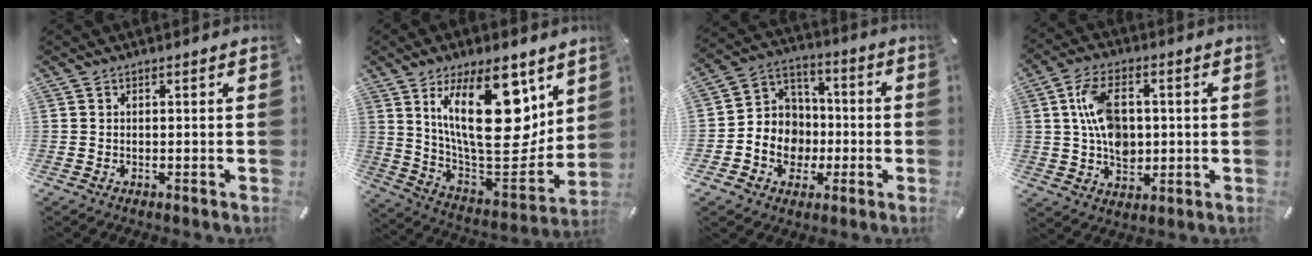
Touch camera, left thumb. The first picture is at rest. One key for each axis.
{"total": 25.7, "fx": 11.0, "fy": 11.8, "fz": 20.0, "tx": -0.324, "ty": -0.070, "tz": 0.185}
{"total": 10.4, "fx": -3.1, "fy": 9.8, "fz": 1.5, "tx": -0.036, "ty": 0.016, "tz": -0.048}
{"total": 10.9, "fx": 1.0, "fy": 7.8, "fz": 7.6, "tx": -0.142, "ty": 0.006, "tz": 0.019}